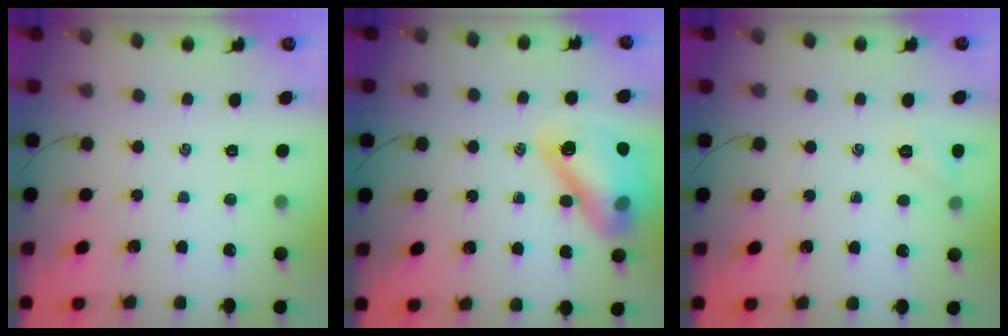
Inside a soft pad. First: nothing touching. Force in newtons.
{"total": 15.4, "press": 15.1, "slide": 2.9}
{"total": 4.6, "press": 4.4, "slide": 1.3}